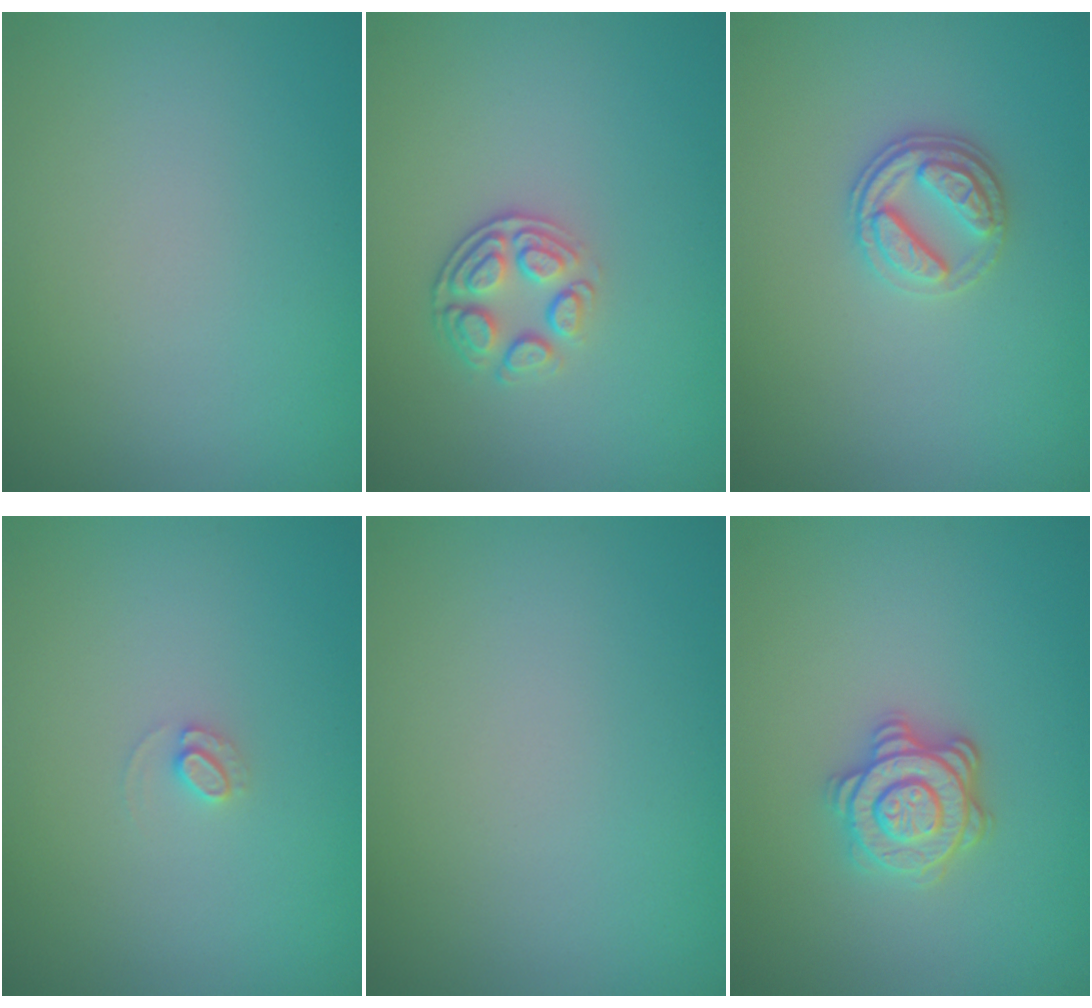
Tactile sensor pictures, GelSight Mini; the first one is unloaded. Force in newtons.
{"total": 2.7, "press": 2.3, "slide": 1.4}
{"total": 2.8, "press": 2.6, "slide": 1.1}
{"total": 0.9, "press": 0.9, "slide": 0.1}
{"total": 0.0}
{"total": 3.6, "press": 3.1, "slide": 1.9}